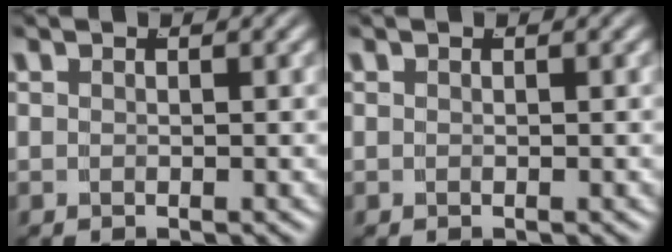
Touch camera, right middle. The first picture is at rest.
{"total": 0.0}